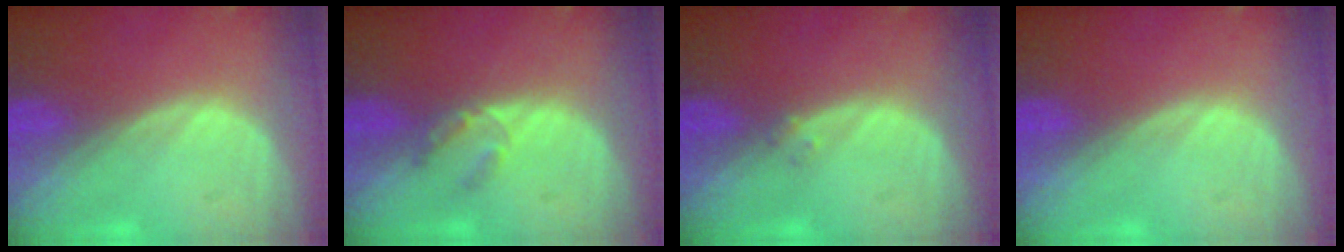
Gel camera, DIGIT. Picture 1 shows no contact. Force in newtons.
{"total": 2.5, "press": 2.3, "slide": 1.0}
{"total": 1.0, "press": 0.9, "slide": 0.4}
{"total": 0.0}